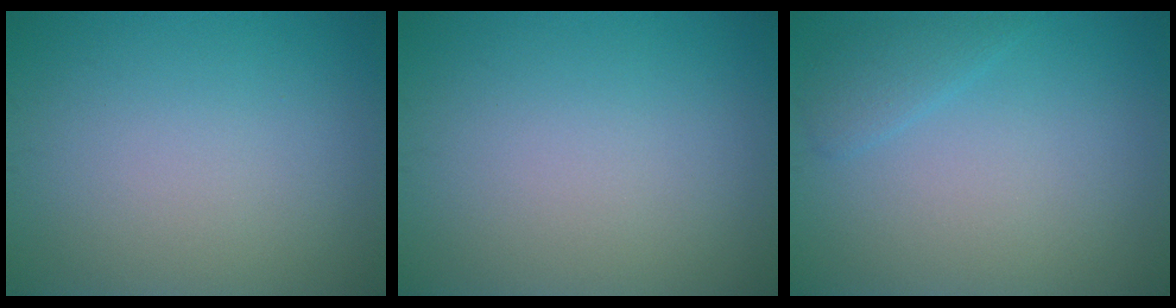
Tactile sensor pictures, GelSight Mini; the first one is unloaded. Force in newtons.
{"total": 0.0}
{"total": 1.5, "press": 1.5, "slide": 0.1}